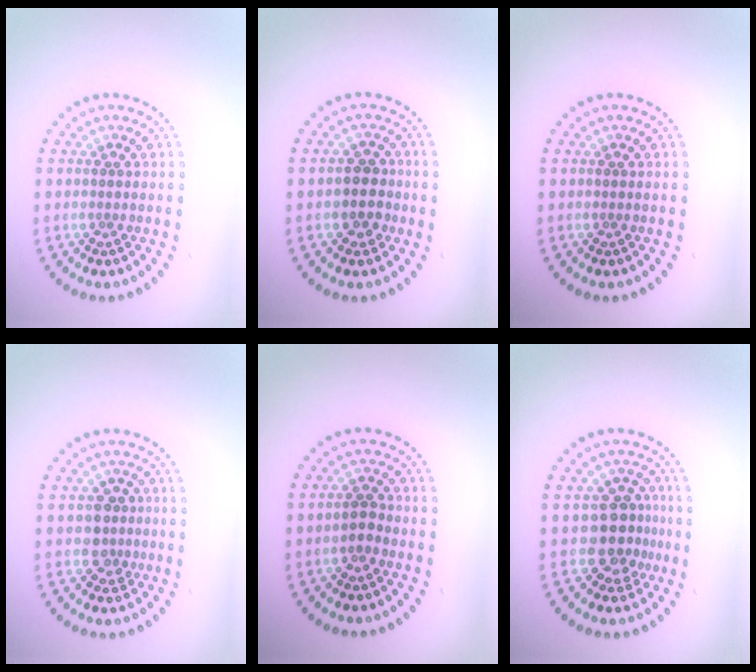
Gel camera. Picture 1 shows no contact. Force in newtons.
{"total": 2.4, "press": 2.3, "slide": 0.9}
{"total": 0.0}
{"total": 2.2, "press": 2.0, "slide": 0.9}
{"total": 1.5, "press": 1.4, "slide": 0.5}
{"total": 3.4, "press": 2.9, "slide": 1.9}